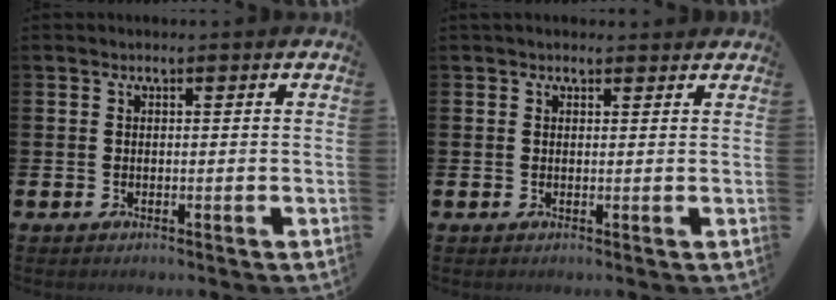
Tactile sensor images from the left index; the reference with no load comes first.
{"total": 1.1, "force": [0.9, 0.5, 0.3], "torque": [0.005, 0.002, 0.014]}